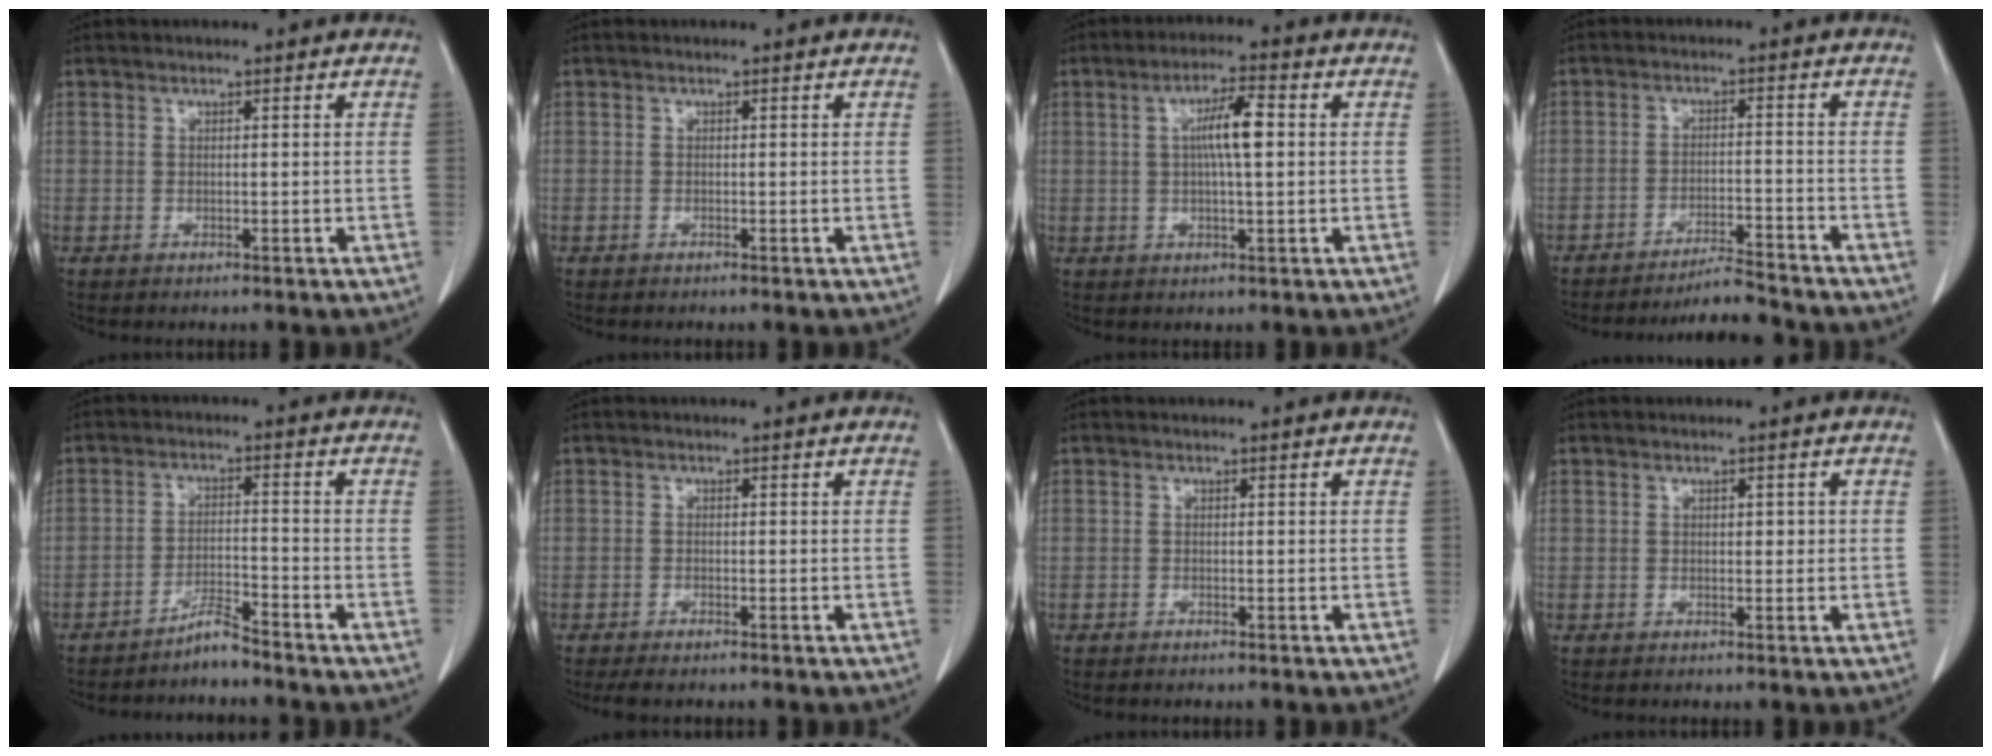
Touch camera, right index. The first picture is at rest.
{"total": 0.0}
{"total": 6.1, "force": [0.8, 0.8, 6.0], "torque": [-0.109, 0.009, 0.013]}
{"total": 8.1, "force": [-7.9, -0.7, 1.9], "torque": [-0.025, -0.008, -0.125]}
{"total": 3.7, "force": [-3.5, -0.1, 1.3], "torque": [-0.023, -0.010, -0.067]}
{"total": 2.8, "force": [-2.3, 0.4, 1.5], "torque": [-0.022, -0.006, -0.035]}
{"total": 0.0}
{"total": 1.3, "force": [0.2, 0.7, 1.0], "torque": [-0.012, 0.002, 0.002]}